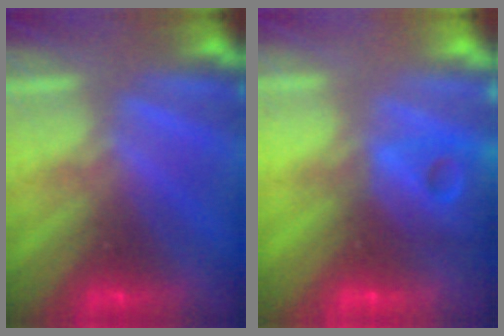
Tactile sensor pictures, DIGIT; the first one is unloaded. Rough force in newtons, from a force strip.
{"total": 7.7}